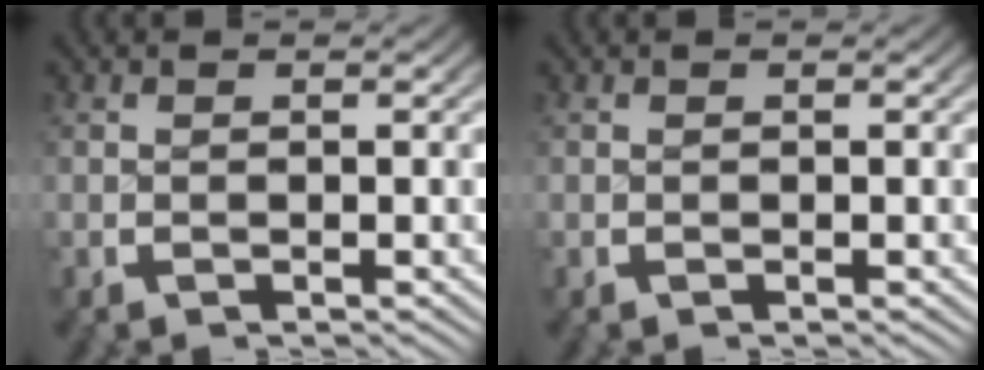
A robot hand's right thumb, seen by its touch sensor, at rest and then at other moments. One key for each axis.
{"total": 0.0}